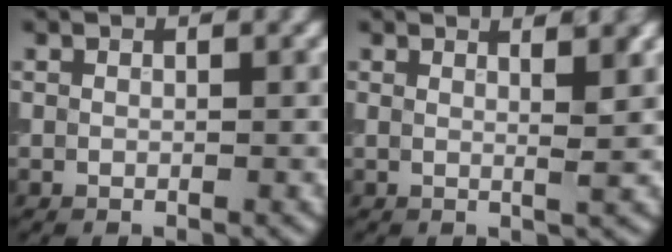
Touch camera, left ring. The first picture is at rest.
{"total": 3.2, "force": [1.4, 1.0, 2.7], "torque": [-0.022, 0.015, -0.004]}